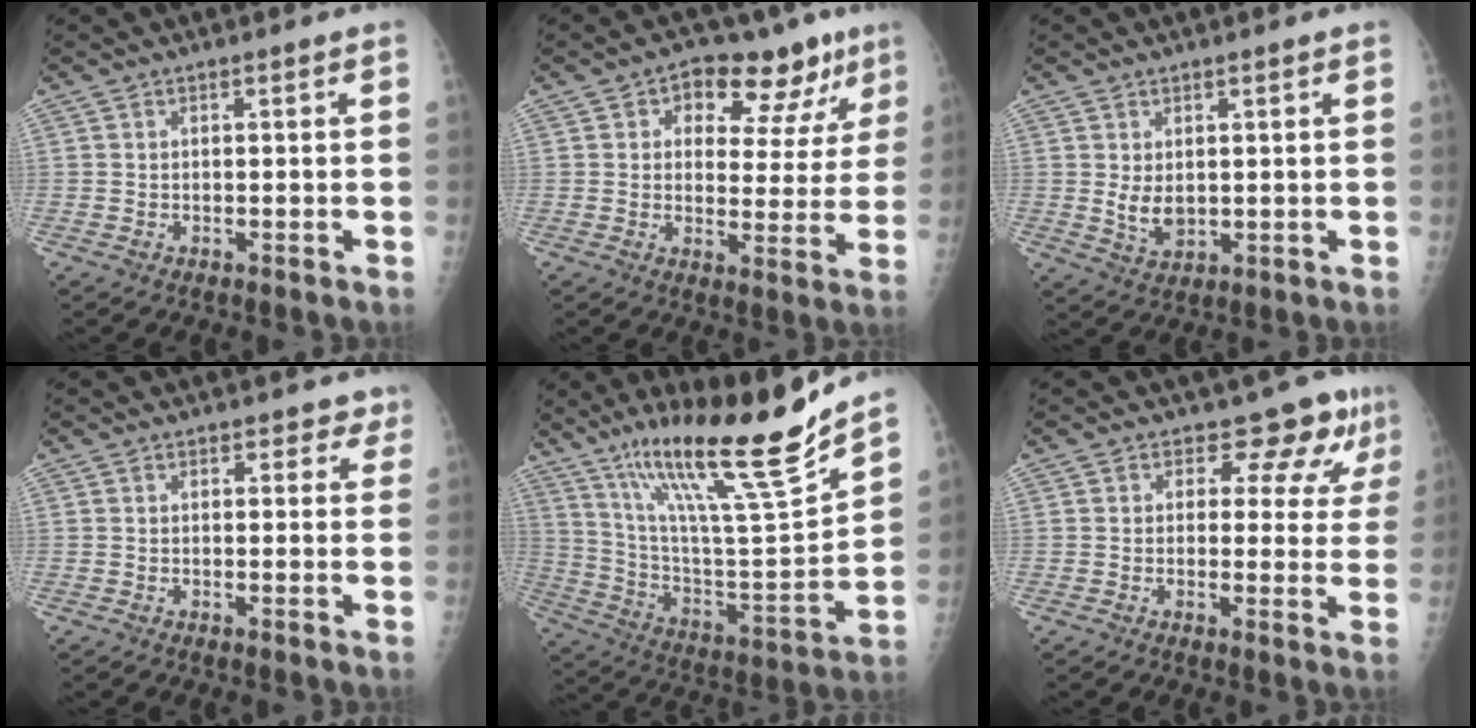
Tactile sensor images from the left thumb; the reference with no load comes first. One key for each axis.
{"total": 14.1, "fx": 7.3, "fy": 8.2, "fz": 8.8, "tx": -0.055, "ty": -0.011, "tz": 0.098}
{"total": 4.2, "fx": 0.7, "fy": 2.8, "fz": 3.1, "tx": -0.042, "ty": -0.014, "tz": 0.023}
{"total": 2.6, "fx": 1.8, "fy": 1.7, "fz": 0.7, "tx": 0.026, "ty": -0.005, "tz": 0.014}
{"total": 24.7, "fx": 17.7, "fy": 2.1, "fz": 17.1, "tx": -0.257, "ty": -0.076, "tz": 0.312}
{"total": 7.4, "fx": 5.2, "fy": 4.3, "fz": 3.2, "tx": -0.007, "ty": -0.028, "tz": 0.049}